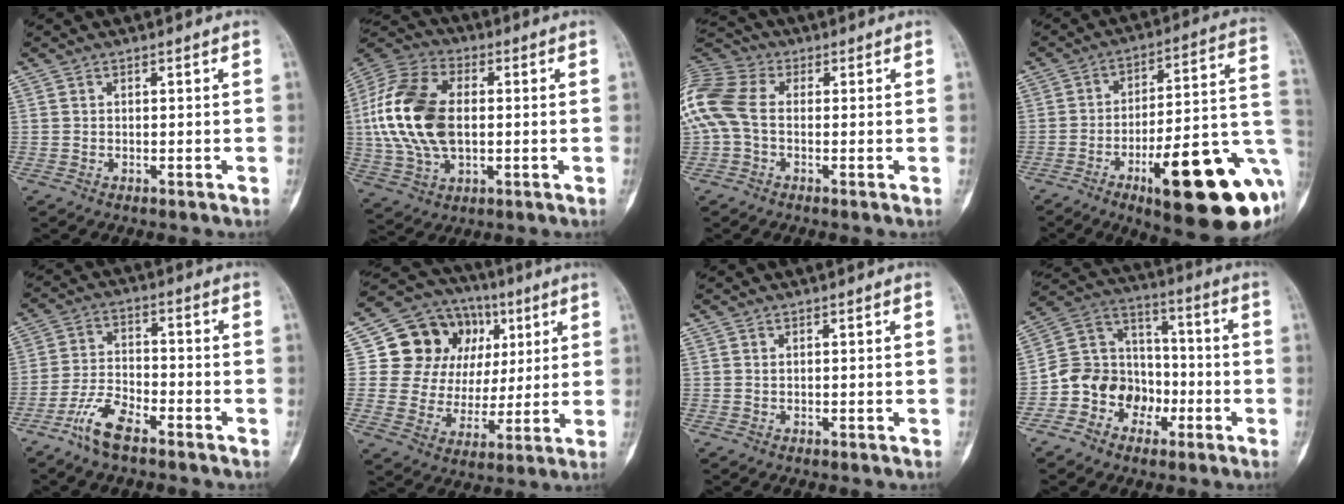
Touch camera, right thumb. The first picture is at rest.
{"total": 19.3, "force": [0.7, 11.6, 15.4], "torque": [-0.320, 0.010, 0.014]}
{"total": 13.8, "force": [0.3, 9.4, 10.1], "torque": [-0.248, 0.026, -0.003]}
{"total": 26.4, "force": [-9.4, 7.2, 23.6], "torque": [-0.262, 0.038, -0.125]}
{"total": 7.6, "force": [-5.3, 2.6, 4.8], "torque": [-0.103, 0.026, -0.106]}
{"total": 18.0, "force": [5.2, 15.2, 8.2], "torque": [-0.080, 0.020, 0.102]}
{"total": 0.0}
{"total": 12.8, "force": [-5.0, 10.9, 4.4], "torque": [-0.031, 0.082, -0.094]}